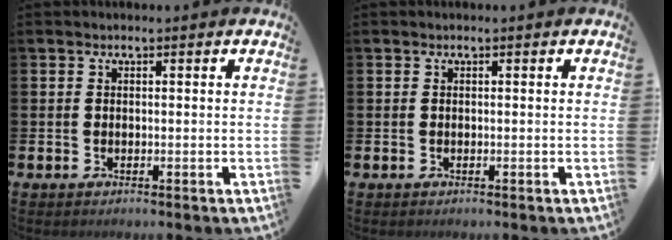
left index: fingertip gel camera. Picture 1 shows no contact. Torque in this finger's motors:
{"motor_torque": [0.00, 0.00, -0.02, -0.01]}